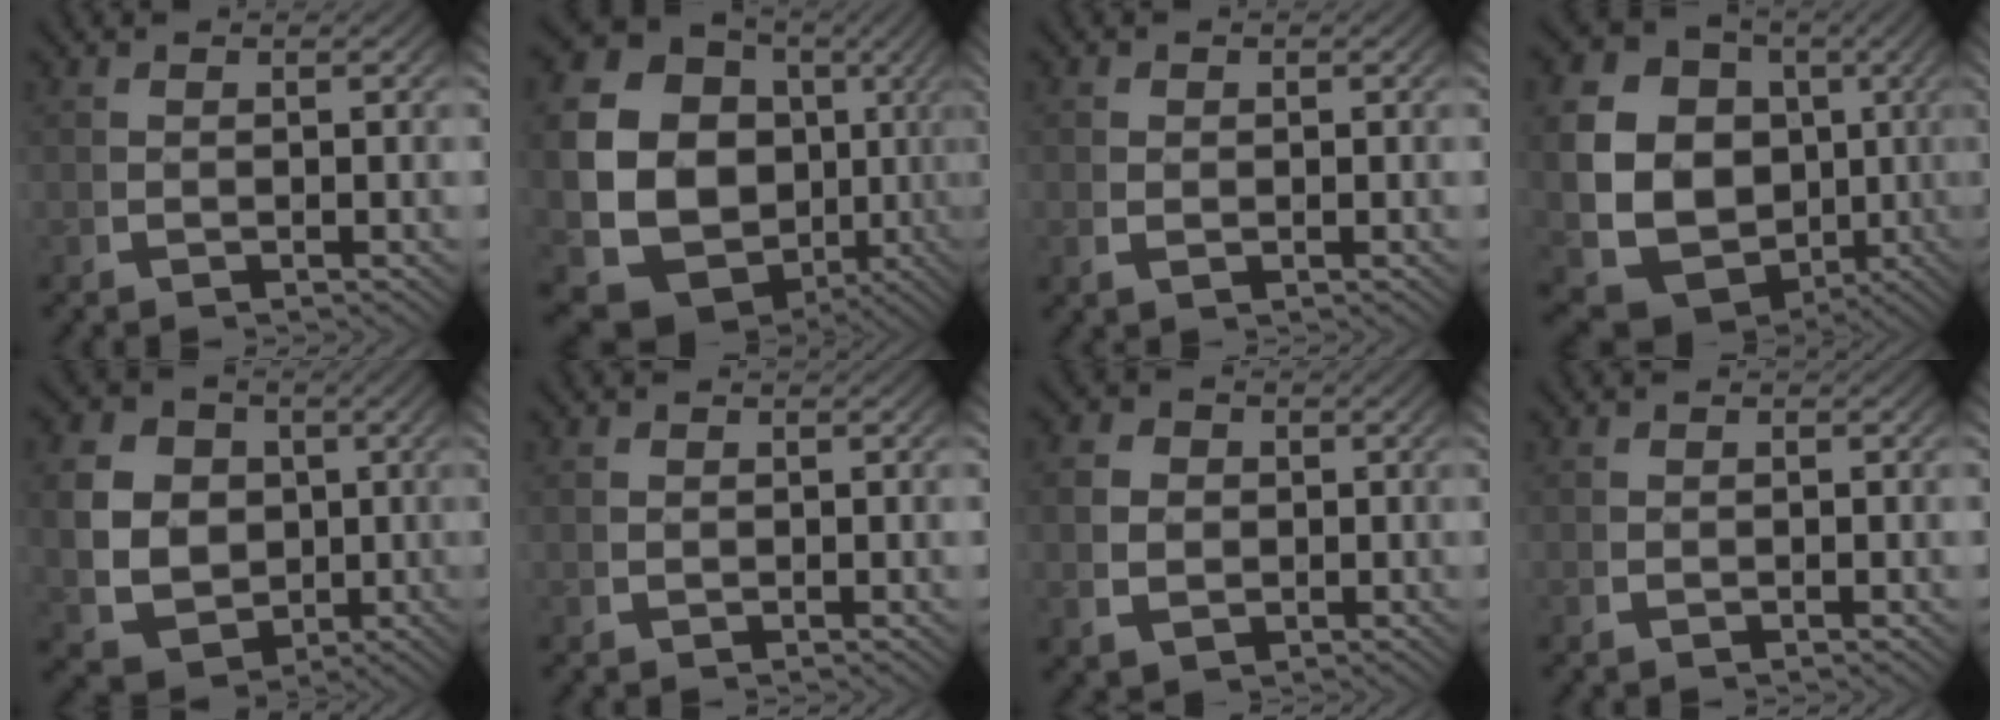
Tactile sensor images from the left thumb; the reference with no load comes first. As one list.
[{"total": 18.0, "force": [0.1, 14.3, 10.9], "torque": [-0.270, -0.060, 0.019]}, {"total": 1.4, "force": [0.1, 1.1, 0.7], "torque": [-0.021, -0.008, 0.007]}, {"total": 16.9, "force": [-0.9, 14.1, 9.3], "torque": [-0.221, -0.062, -0.004]}, {"total": 13.0, "force": [-0.8, 11.0, 6.8], "torque": [-0.174, -0.060, 0.000]}, {"total": 1.0, "force": [0.3, 0.9, 0.4], "torque": [-0.010, -0.005, 0.009]}, {"total": 5.1, "force": [0.0, 4.4, 2.6], "torque": [-0.055, -0.017, 0.007]}, {"total": 0.6, "force": [0.0, 0.5, 0.4], "torque": [-0.012, -0.002, 0.001]}]